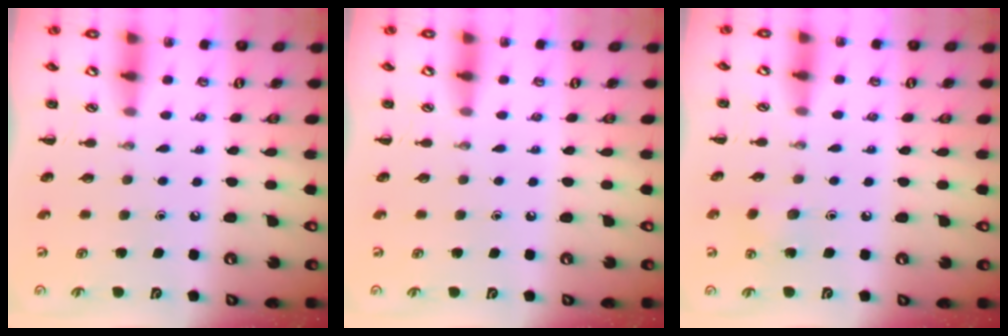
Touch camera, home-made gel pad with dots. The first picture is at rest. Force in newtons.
{"total": 0.0}
{"total": 7.2, "press": 7.0, "slide": 1.4}